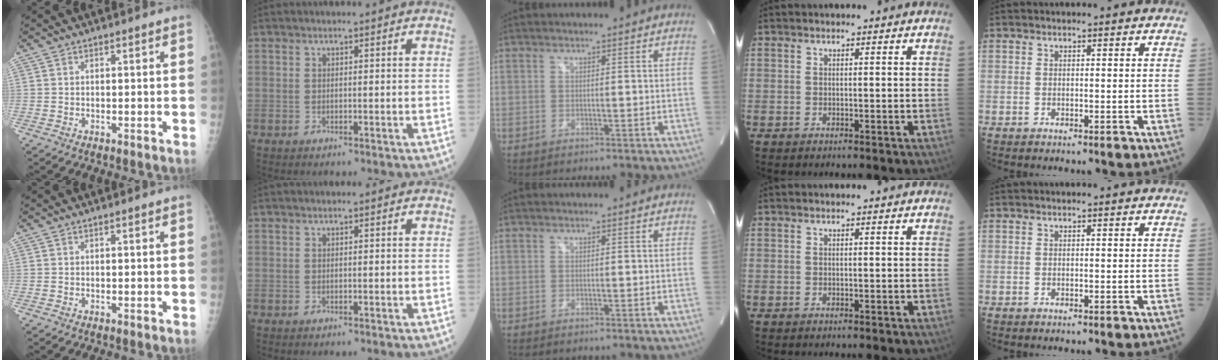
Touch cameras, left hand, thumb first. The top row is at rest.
{}